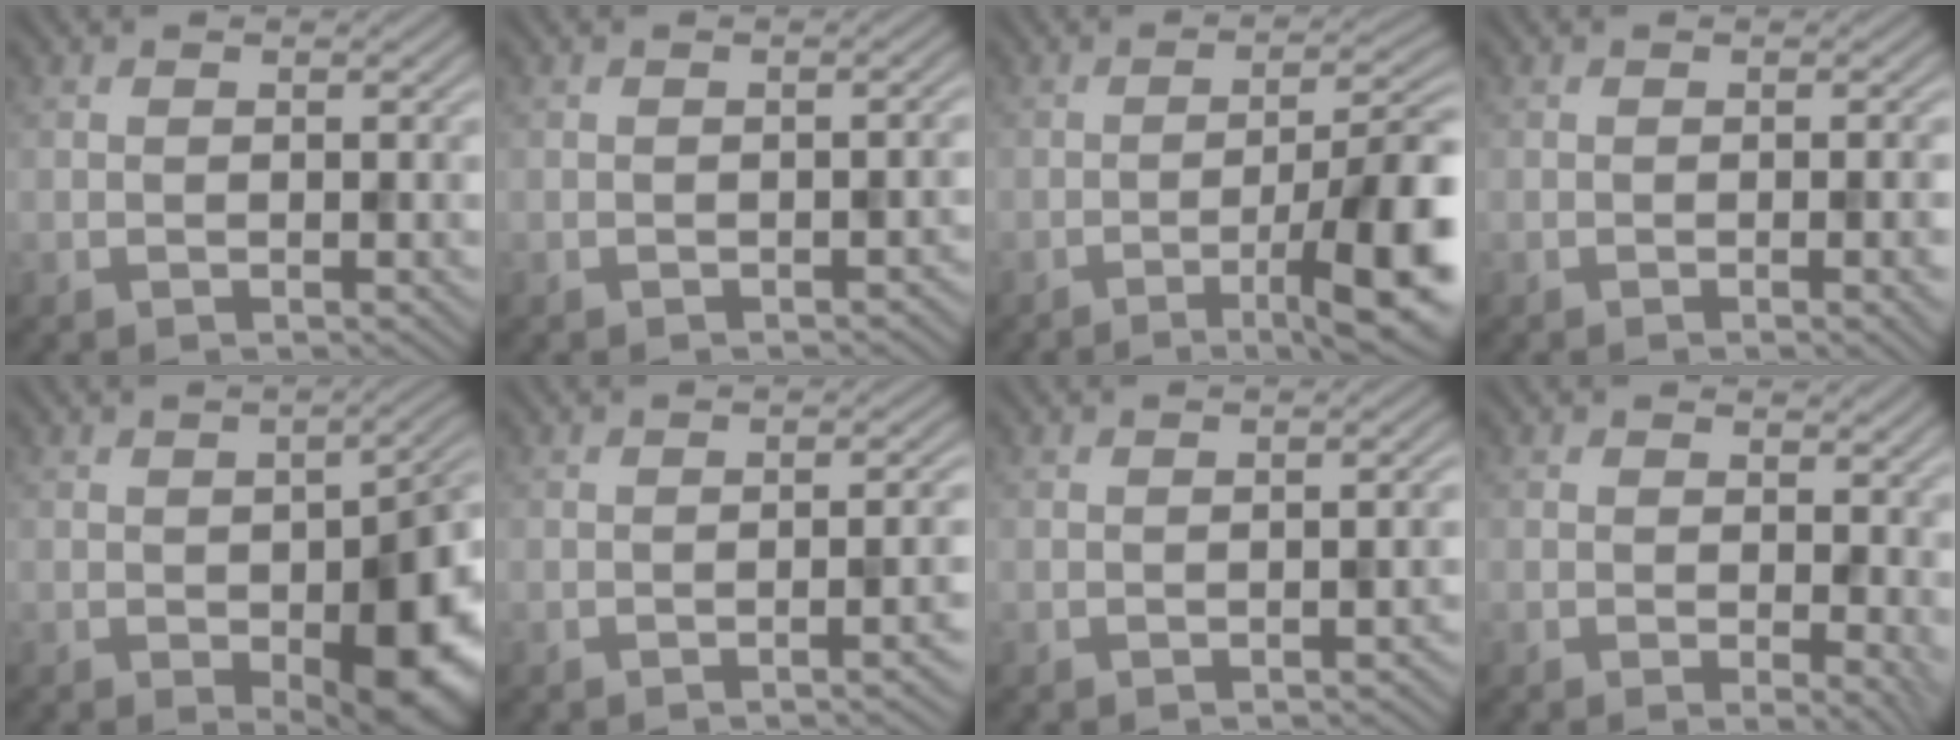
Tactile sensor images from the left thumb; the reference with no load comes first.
{"total": 1.0, "force": [-0.8, 0.3, 0.6], "torque": [-0.009, 0.000, -0.010]}
{"total": 11.5, "force": [-4.8, 2.4, 10.2], "torque": [-0.143, 0.008, -0.073]}
{"total": 2.9, "force": [-0.6, 0.7, 2.8], "torque": [-0.035, 0.000, -0.009]}
{"total": 12.1, "force": [-3.4, 5.8, 10.0], "torque": [-0.122, -0.032, -0.035]}
{"total": 3.0, "force": [-1.2, 0.7, 2.7], "torque": [-0.026, 0.008, -0.025]}
{"total": 1.2, "force": [-0.8, 0.2, 0.9], "torque": [-0.010, 0.003, -0.011]}
{"total": 4.4, "force": [0.7, 2.3, 3.7], "torque": [-0.047, -0.007, 0.011]}